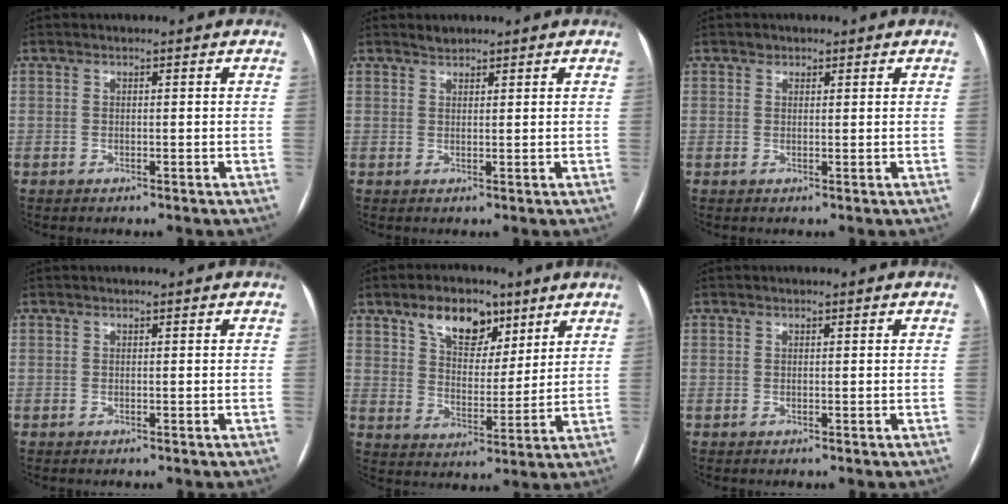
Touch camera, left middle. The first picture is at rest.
{"total": 1.5, "force": [1.4, 0.6, 0.3], "torque": [-0.007, 0.005, 0.025]}
{"total": 1.2, "force": [0.8, 0.9, 0.2], "torque": [0.004, -0.002, 0.008]}
{"total": 0.0}
{"total": 9.6, "force": [6.0, 5.4, 5.2], "torque": [-0.086, 0.016, 0.104]}
{"total": 0.0}